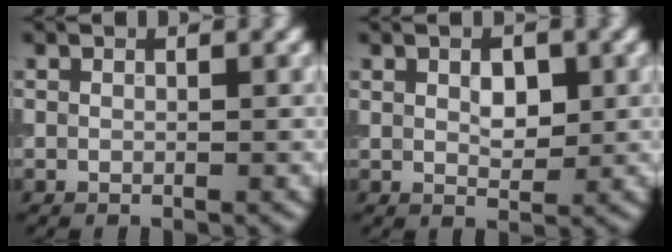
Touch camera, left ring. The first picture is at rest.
{"total": 2.4, "force": [0.7, 1.3, 1.8], "torque": [-0.029, 0.001, 0.012]}